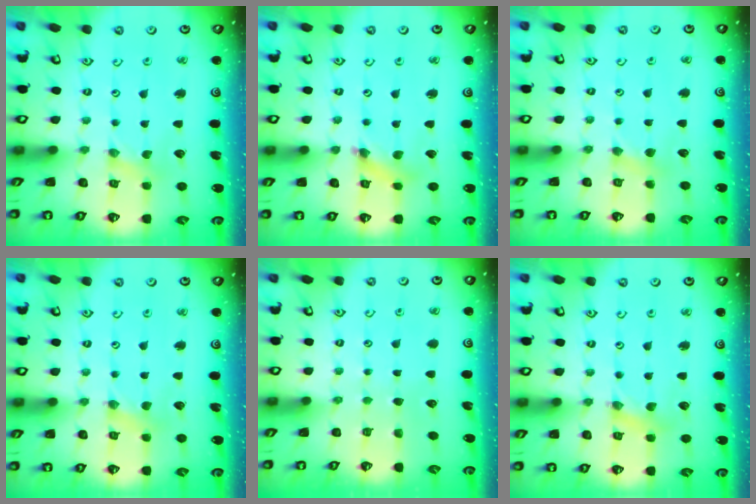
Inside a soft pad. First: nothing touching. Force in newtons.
{"total": 3.6, "press": 3.6, "slide": 0.6}
{"total": 2.5, "press": 2.5, "slide": 0.4}
{"total": 2.1, "press": 2.1, "slide": 0.4}
{"total": 0.0}
{"total": 2.0, "press": 2.0, "slide": 0.3}